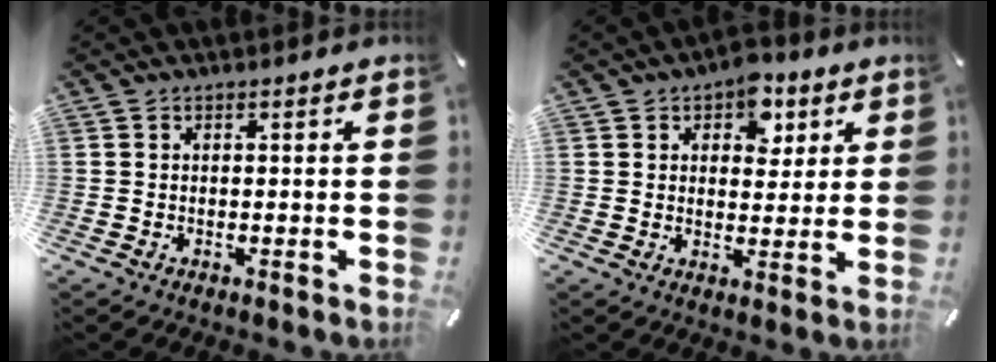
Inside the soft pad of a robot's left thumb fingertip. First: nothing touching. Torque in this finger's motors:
{"motor_torque": [0.40, -0.06, 0.18, 0.06, 0.07]}